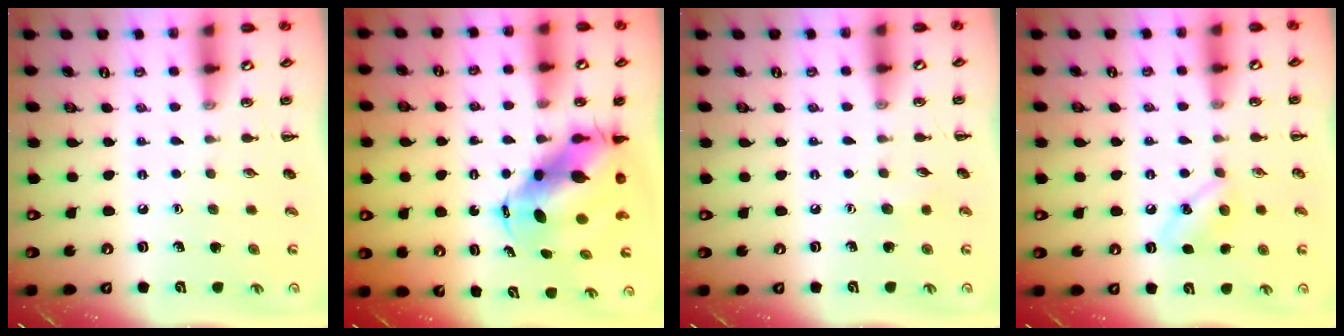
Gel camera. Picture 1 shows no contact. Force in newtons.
{"total": 9.0, "press": 8.7, "slide": 2.4}
{"total": 3.1, "press": 3.0, "slide": 0.6}
{"total": 5.6, "press": 5.4, "slide": 1.6}